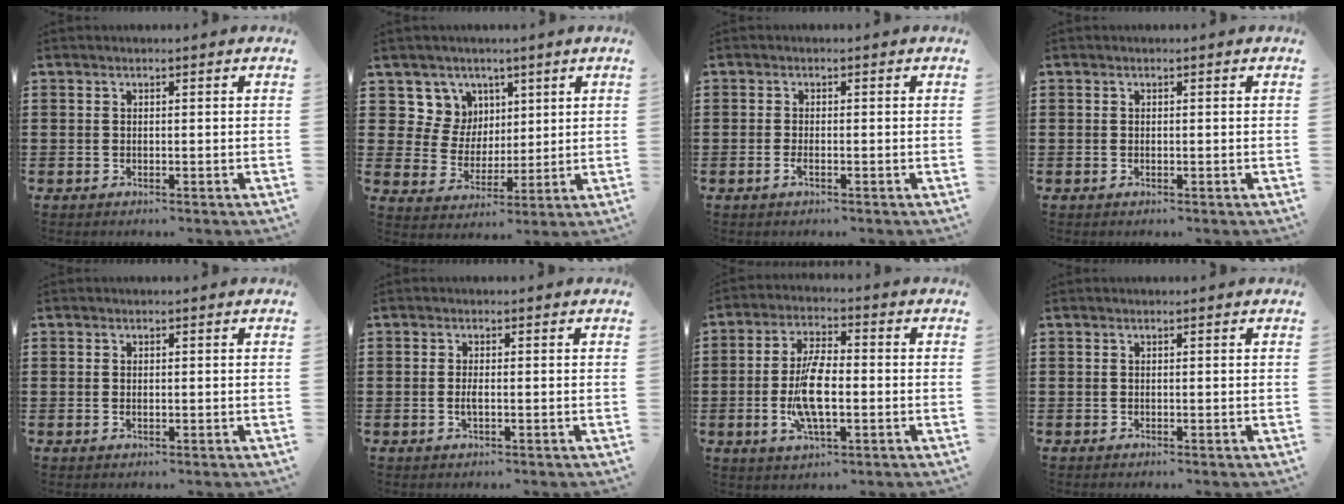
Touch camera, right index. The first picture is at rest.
{"total": 7.3, "force": [3.4, 6.4, 0.7], "torque": [-0.049, -0.009, 0.064]}
{"total": 1.3, "force": [-0.5, 0.3, 1.1], "torque": [-0.028, -0.007, -0.010]}
{"total": 0.0}
{"total": 0.5, "force": [0.0, 0.3, 0.4], "torque": [-0.010, 0.001, 0.001]}
{"total": 1.3, "force": [-0.3, 0.3, 1.2], "torque": [-0.031, -0.003, -0.007]}
{"total": 9.4, "force": [-1.4, 3.4, 8.7], "torque": [-0.187, -0.011, -0.029]}
{"total": 0.0}